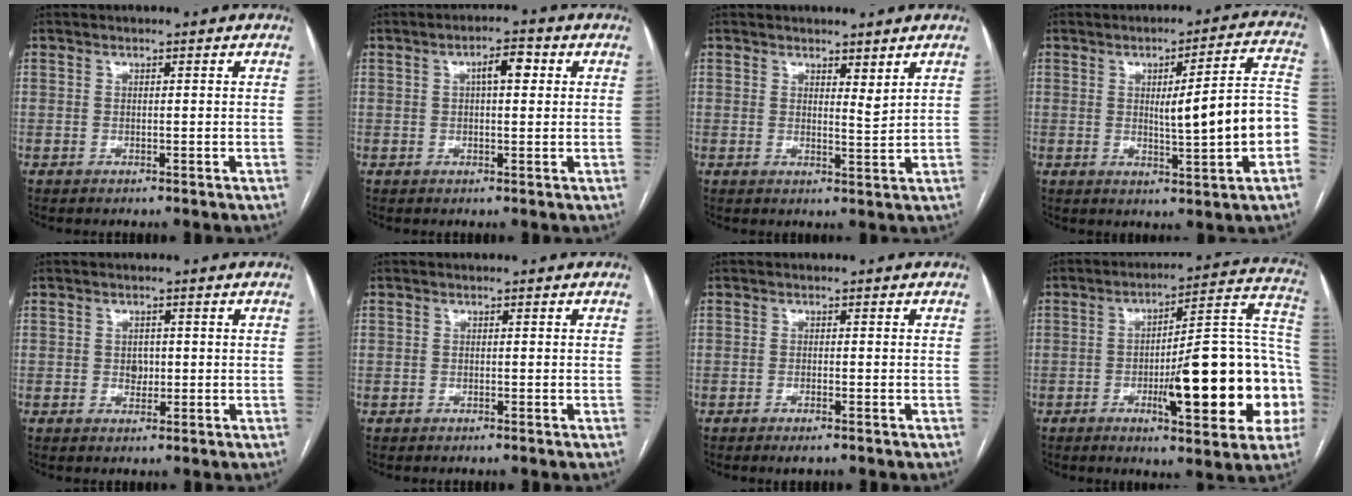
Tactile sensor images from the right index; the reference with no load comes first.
{"total": 3.9, "force": [1.1, 1.2, 3.6], "torque": [-0.061, 0.015, 0.015]}
{"total": 2.3, "force": [1.8, 0.4, 1.4], "torque": [-0.025, -0.012, 0.034]}
{"total": 12.0, "force": [-1.5, 0.7, 11.9], "torque": [-0.153, 0.020, -0.015]}
{"total": 1.9, "force": [0.0, 1.5, 1.2], "torque": [-0.016, 0.002, 0.002]}
{"total": 0.6, "force": [-0.3, 0.5, -0.1], "torque": [-0.003, 0.005, -0.009]}
{"total": 1.8, "force": [-1.2, 0.2, 1.4], "torque": [-0.024, -0.003, -0.018]}
{"total": 21.9, "force": [-5.2, 4.4, 20.8], "torque": [-0.226, 0.031, -0.063]}